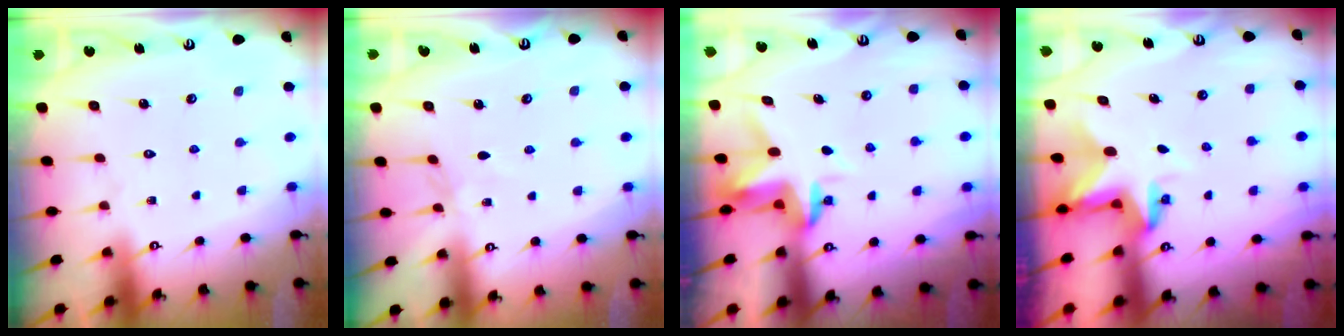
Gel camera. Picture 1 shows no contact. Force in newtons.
{"total": 2.7, "press": 2.7, "slide": 0.4}
{"total": 3.2, "press": 3.2, "slide": 0.4}
{"total": 2.9, "press": 2.9, "slide": 0.2}